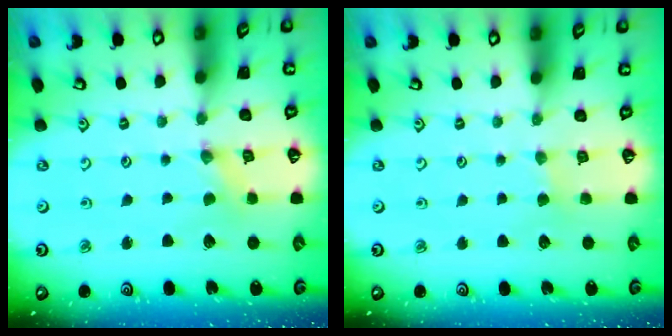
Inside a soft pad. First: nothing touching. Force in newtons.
{"total": 2.1, "press": 2.1, "slide": 0.4}